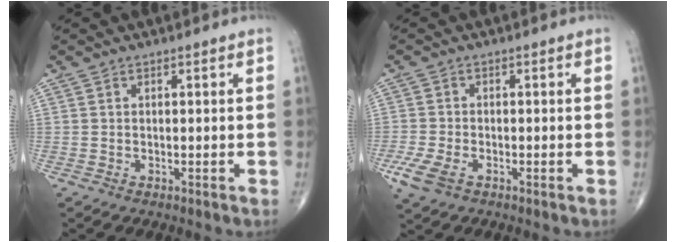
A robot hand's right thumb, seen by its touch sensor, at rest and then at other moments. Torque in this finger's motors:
{"motor_torque": [0.68, 0.43, 0.15, -0.41, 0.02]}